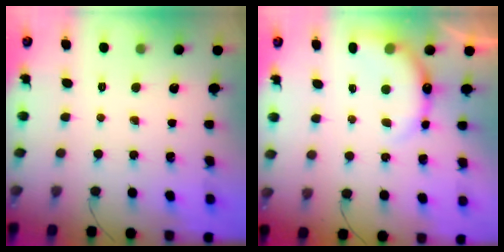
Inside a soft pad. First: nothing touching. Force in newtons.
{"total": 9.6, "press": 9.6, "slide": 0.3}